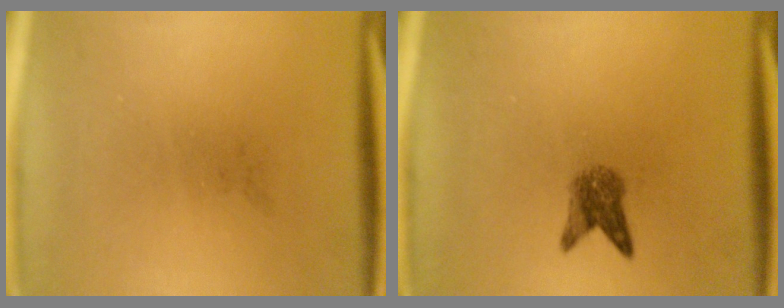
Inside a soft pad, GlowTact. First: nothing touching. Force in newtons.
{"total": 2.9}